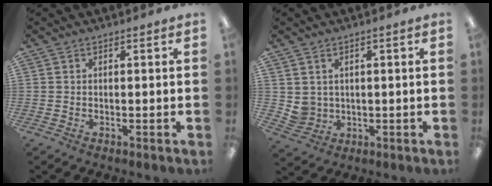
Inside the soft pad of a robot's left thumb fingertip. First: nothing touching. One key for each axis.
{"total": 3.7, "fx": 1.8, "fy": 3.2, "fz": 0.6, "tx": -0.022, "ty": -0.001, "tz": 0.037}